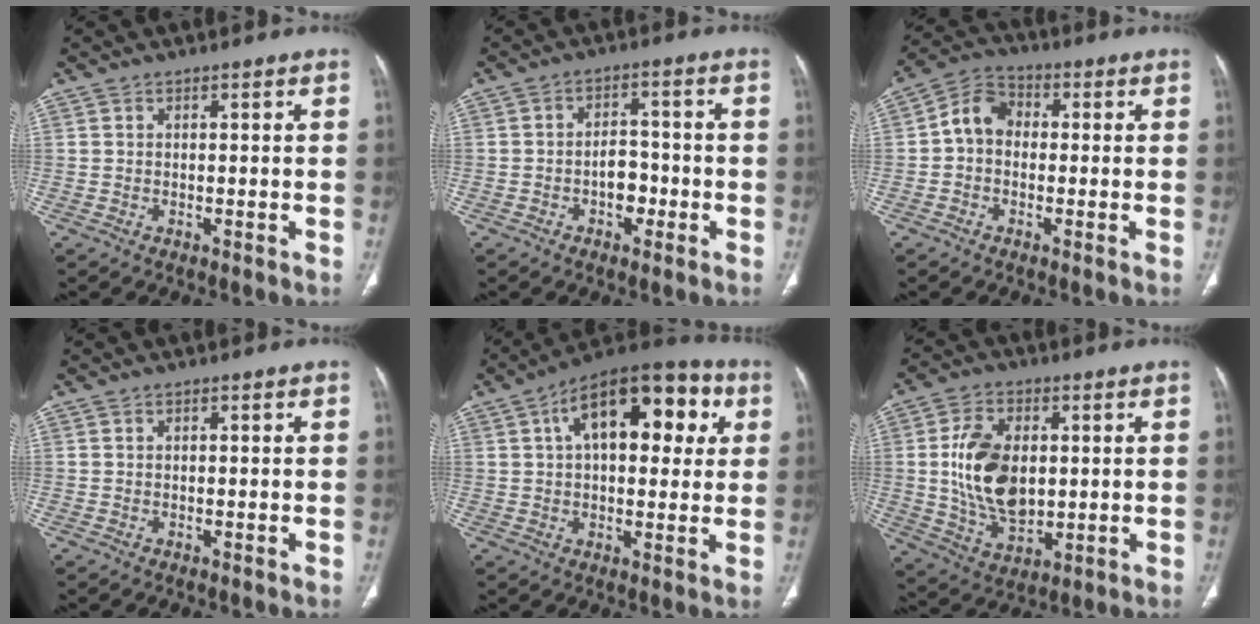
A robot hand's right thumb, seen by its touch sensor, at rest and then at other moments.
{"total": 5.1, "force": [-1.8, 3.4, 3.3], "torque": [-0.027, 0.022, -0.030]}
{"total": 6.7, "force": [-0.2, 5.4, 4.1], "torque": [-0.056, 0.023, -0.019]}
{"total": 0.0}
{"total": 20.2, "force": [6.1, 10.4, 16.1], "torque": [-0.198, 0.027, 0.082]}
{"total": 14.6, "force": [1.2, 9.2, 11.3], "torque": [-0.187, -0.010, 0.031]}